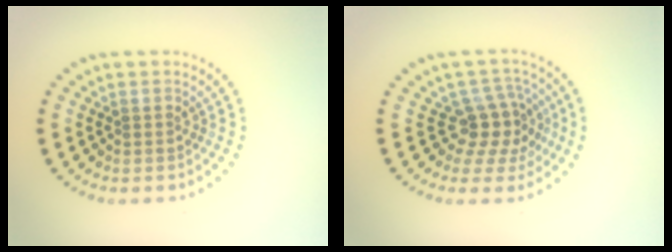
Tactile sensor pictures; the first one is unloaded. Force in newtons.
{"total": 3.5, "press": 2.6, "slide": 2.3}